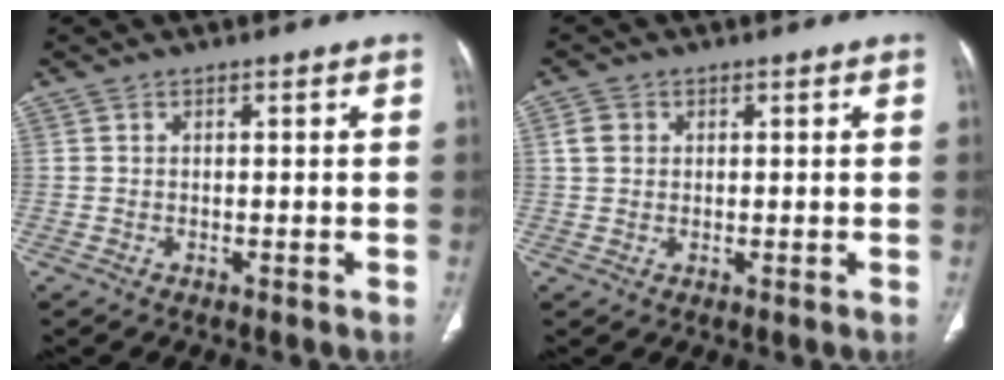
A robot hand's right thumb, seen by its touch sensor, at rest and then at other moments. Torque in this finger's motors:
{"motor_torque": [-0.30, 0.24, 0.31, -0.21, 0.00]}